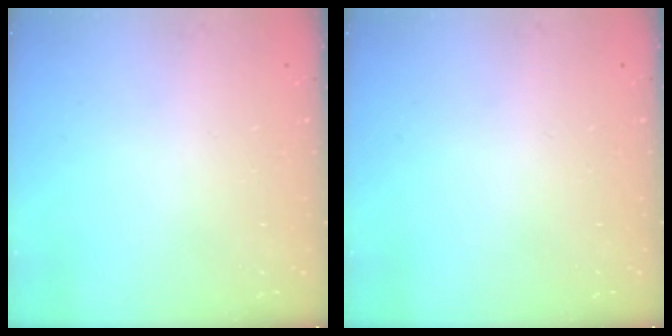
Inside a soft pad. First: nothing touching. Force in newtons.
{"total": 0.0}